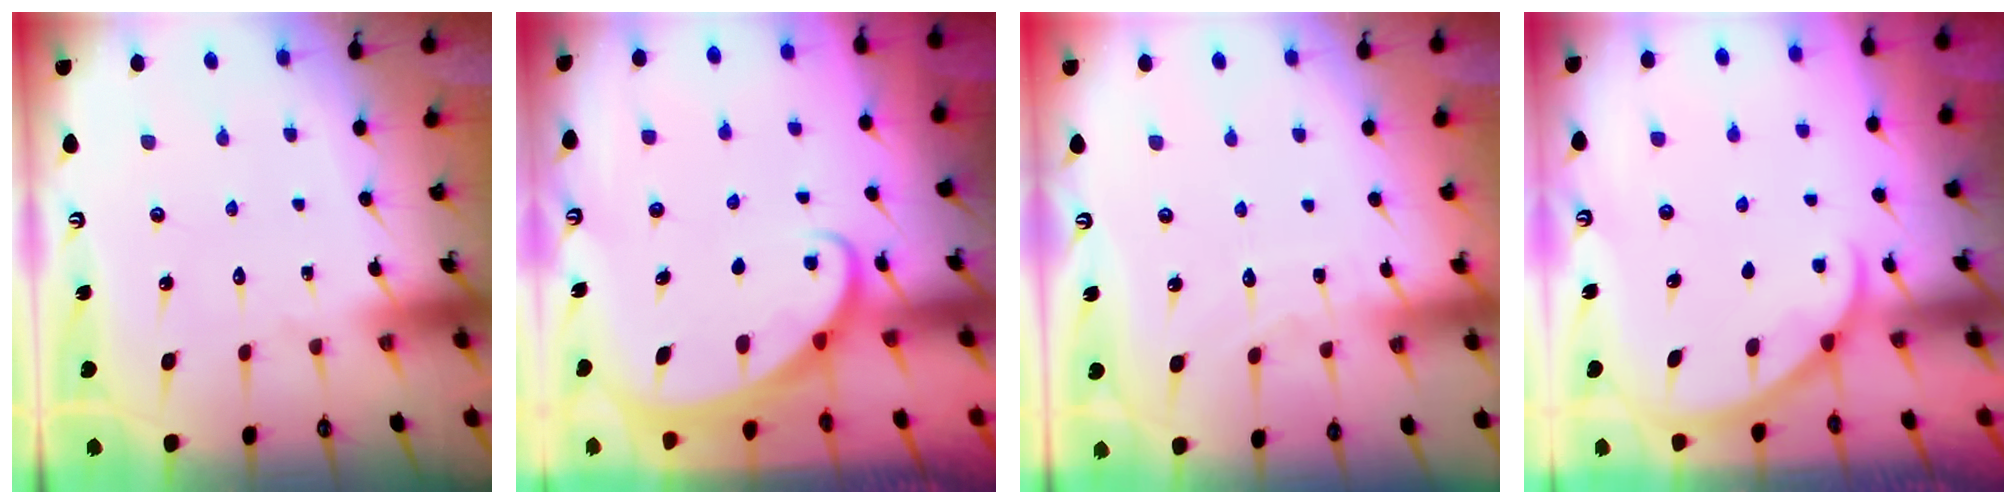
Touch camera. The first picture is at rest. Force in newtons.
{"total": 1.7, "press": 1.7, "slide": 0.2}
{"total": 3.9, "press": 3.9, "slide": 0.5}
{"total": 2.0, "press": 2.0, "slide": 0.2}